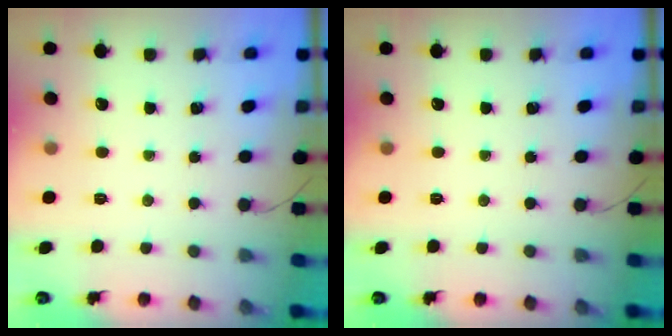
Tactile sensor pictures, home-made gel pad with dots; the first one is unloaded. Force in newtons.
{"total": 0.0}